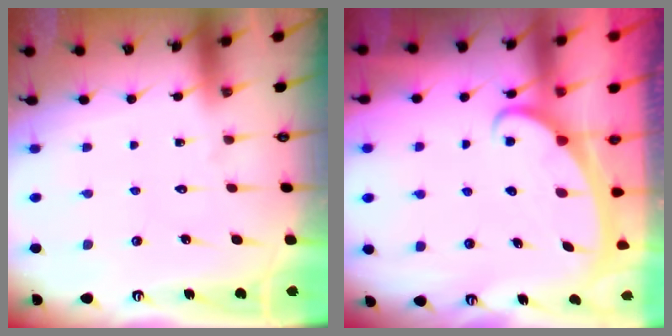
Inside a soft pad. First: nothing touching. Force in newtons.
{"total": 2.3, "press": 2.3, "slide": 0.4}